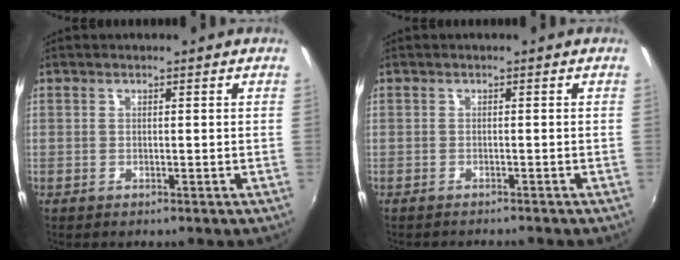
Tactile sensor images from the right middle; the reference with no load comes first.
{"total": 2.4, "force": [-2.3, 0.2, 0.6], "torque": [-0.021, -0.014, -0.037]}